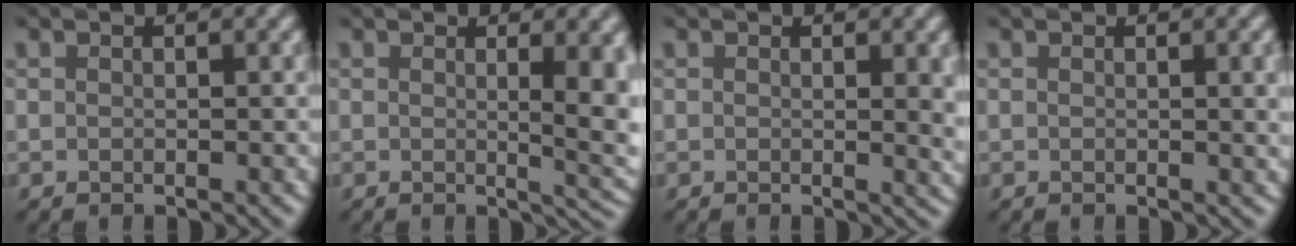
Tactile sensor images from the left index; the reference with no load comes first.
{"total": 6.4, "force": [0.5, 2.0, 6.1], "torque": [-0.054, -0.006, 0.012]}
{"total": 3.0, "force": [0.4, 0.9, 2.9], "torque": [-0.025, 0.000, 0.005]}
{"total": 2.3, "force": [0.3, 0.7, 2.2], "torque": [-0.020, 0.002, 0.002]}